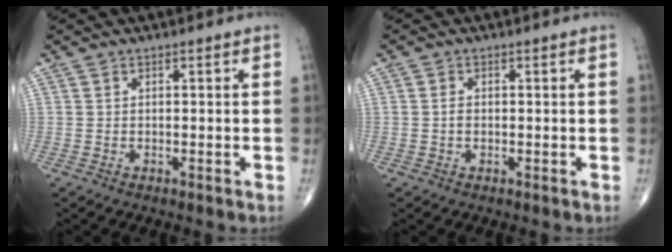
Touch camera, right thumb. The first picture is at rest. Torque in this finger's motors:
{"motor_torque": [0.03, 0.04, 0.15, 0.24, 0.03]}